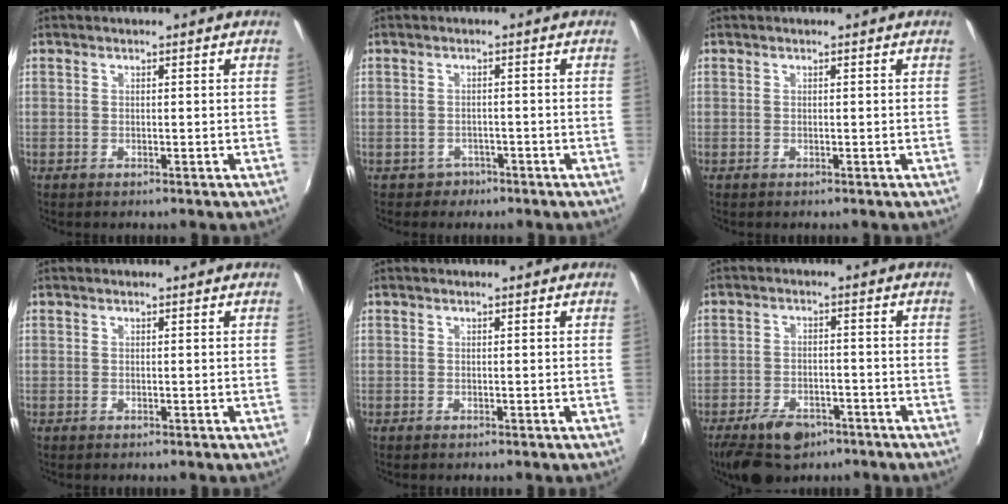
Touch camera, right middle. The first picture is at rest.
{"total": 2.3, "force": [-1.3, 1.9, 0.0], "torque": [-0.006, 0.004, -0.017]}
{"total": 0.0}
{"total": 0.0}
{"total": 0.0}
{"total": 10.7, "force": [-7.4, 5.4, 5.5], "torque": [-0.133, -0.014, -0.119]}